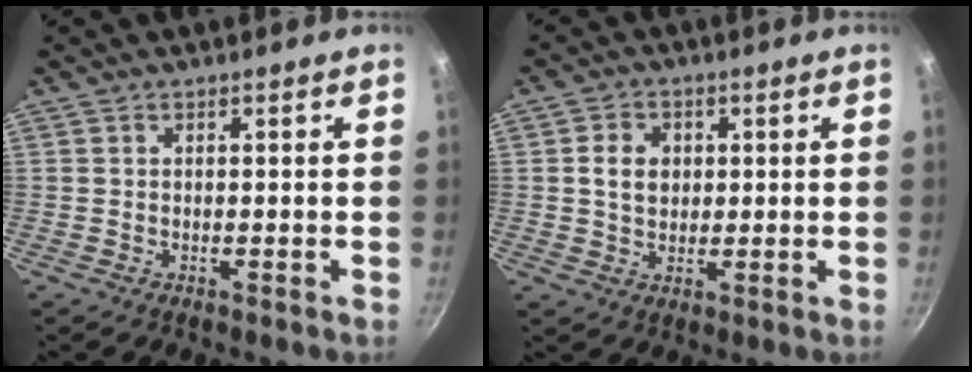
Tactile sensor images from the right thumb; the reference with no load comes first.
{"total": 5.6, "force": [0.9, 4.5, 3.3], "torque": [-0.037, 0.003, 0.013]}